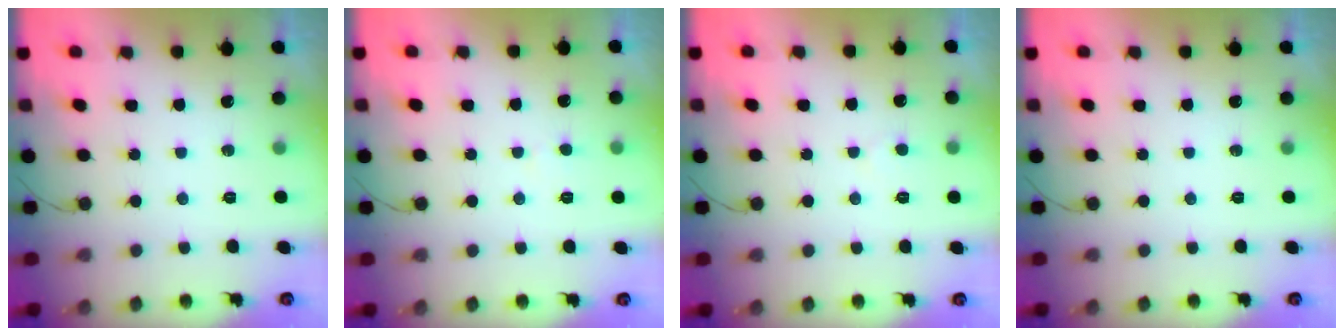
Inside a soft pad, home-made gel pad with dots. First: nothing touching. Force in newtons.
{"total": 2.3, "press": 2.3, "slide": 0.2}
{"total": 2.3, "press": 2.3, "slide": 0.2}
{"total": 0.0}